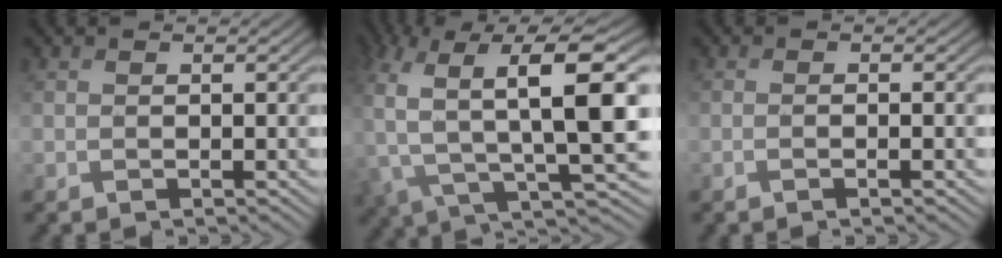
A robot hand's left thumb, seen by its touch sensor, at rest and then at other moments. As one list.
[{"total": 13.6, "force": [-1.5, 6.5, 11.9], "torque": [-0.264, -0.016, -0.024]}, {"total": 1.4, "force": [-0.4, 0.0, 1.3], "torque": [-0.023, 0.003, -0.013]}]